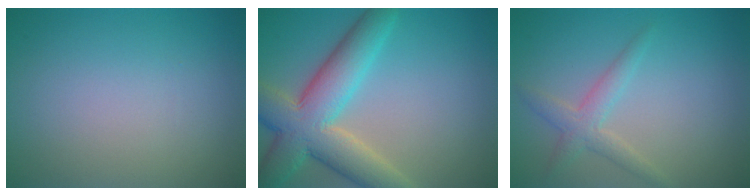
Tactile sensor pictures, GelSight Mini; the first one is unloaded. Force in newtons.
{"total": 8.6, "press": 8.6, "slide": 0.5}
{"total": 2.4, "press": 2.4, "slide": 0.1}